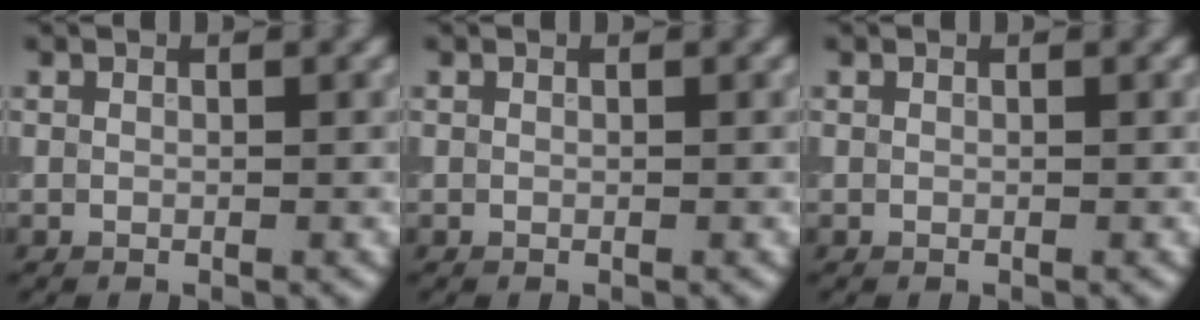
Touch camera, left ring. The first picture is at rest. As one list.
[{"total": 0.0}, {"total": 0.0}]